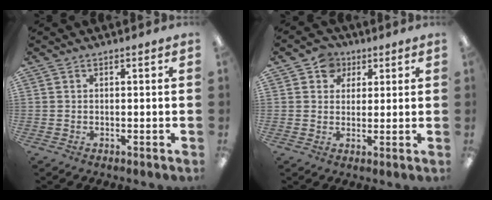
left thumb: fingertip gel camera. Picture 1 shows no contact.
{"total": 5.7, "force": [3.0, 4.6, 1.4], "torque": [-0.022, -0.001, 0.052]}